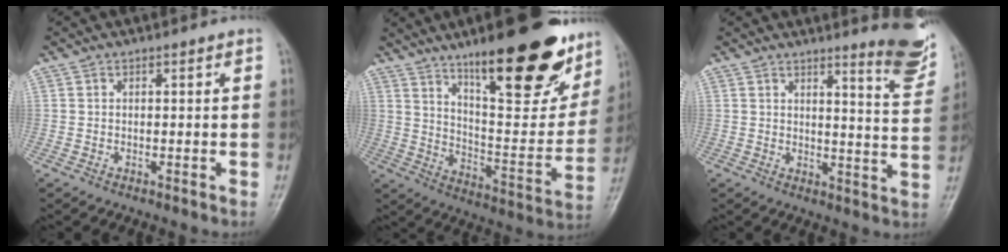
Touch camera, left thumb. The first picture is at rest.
{"total": 26.3, "force": [16.5, 8.1, 18.8], "torque": [-0.225, -0.074, 0.254]}
{"total": 9.5, "force": [6.9, 1.4, 6.3], "torque": [-0.062, -0.060, 0.080]}